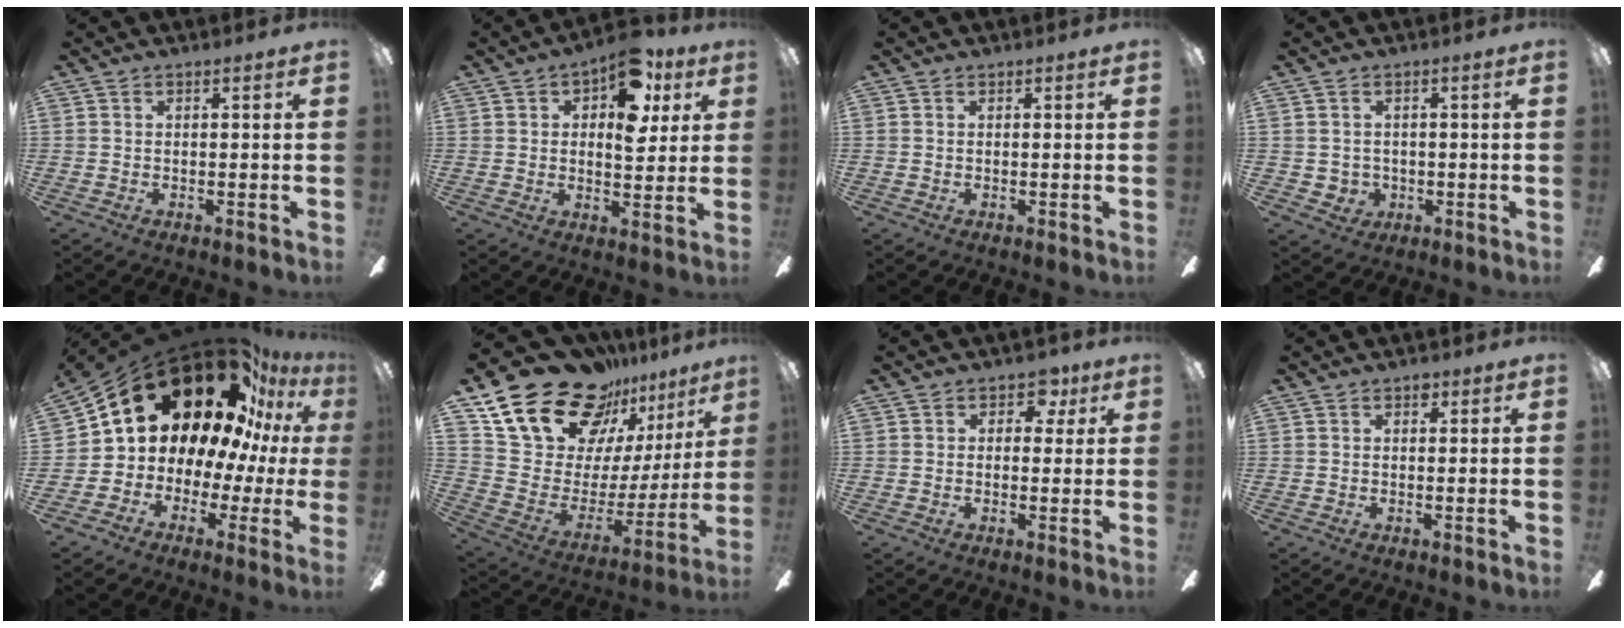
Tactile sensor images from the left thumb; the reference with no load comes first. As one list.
[{"total": 13.5, "force": [5.8, 7.2, 9.8], "torque": [-0.128, -0.009, 0.097]}, {"total": 0.0}, {"total": 3.1, "force": [0.6, 3.0, 0.4], "torque": [-0.016, 0.003, 0.012]}, {"total": 25.7, "force": [14.3, 15.1, 15.3], "torque": [-0.235, -0.110, 0.281]}, {"total": 26.8, "force": [19.4, 13.8, 12.2], "torque": [-0.218, -0.129, 0.363]}, {"total": 5.0, "force": [1.9, 3.9, 2.5], "torque": [-0.023, 0.002, 0.029]}, {"total": 1.2, "force": [0.8, 0.8, 0.5], "torque": [-0.004, 0.000, 0.012]}]